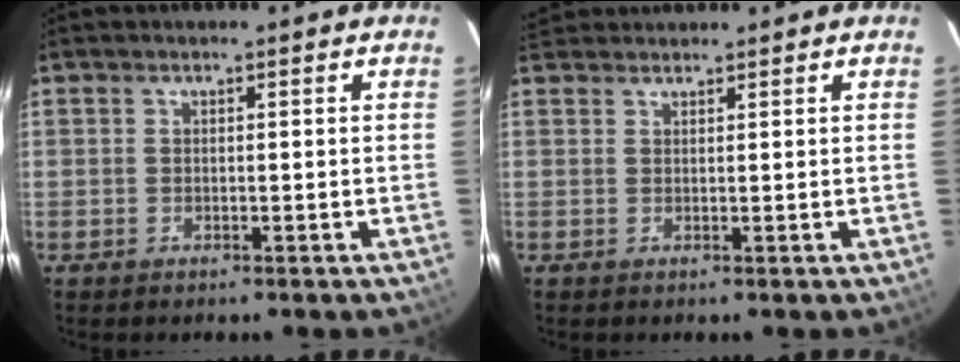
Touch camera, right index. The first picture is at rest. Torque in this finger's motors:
{"motor_torque": [-0.10, 0.09, -0.11, -0.04]}